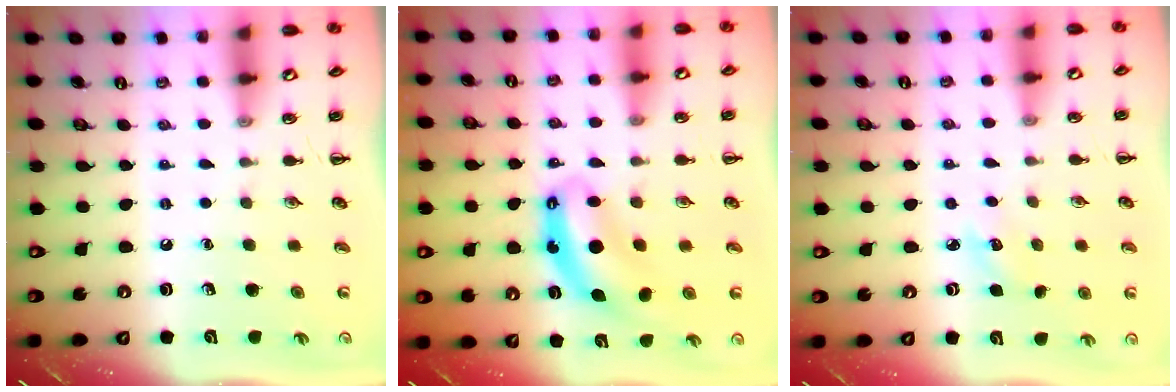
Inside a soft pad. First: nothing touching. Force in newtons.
{"total": 7.2, "press": 7.2, "slide": 0.9}
{"total": 4.0, "press": 3.8, "slide": 1.1}